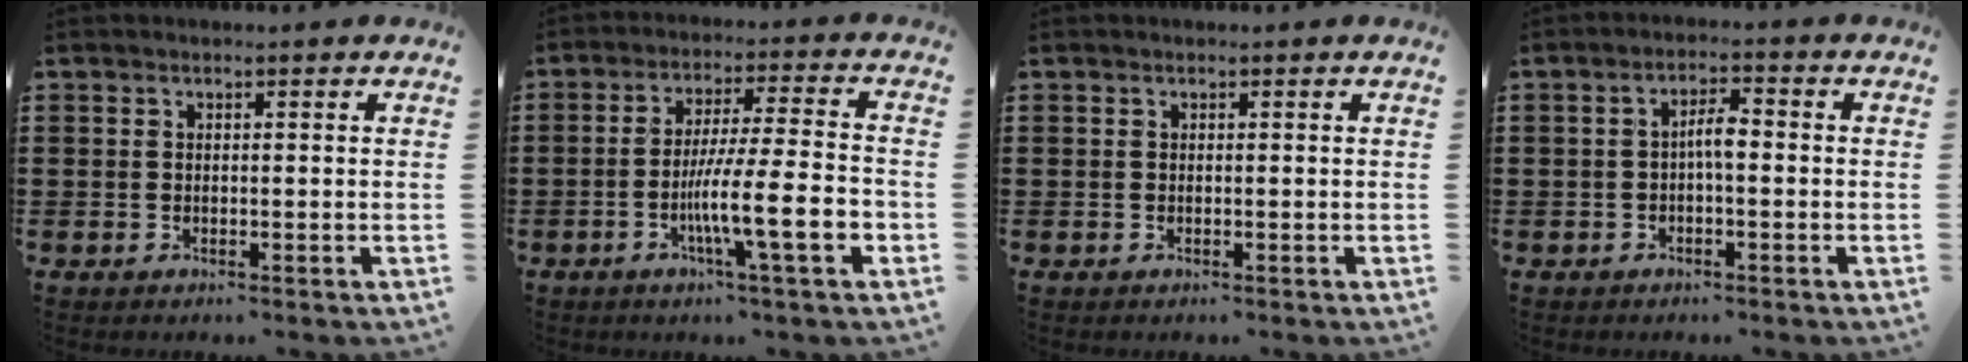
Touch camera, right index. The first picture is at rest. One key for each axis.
{"total": 12.4, "fx": -3.9, "fy": 1.5, "fz": 11.6, "tx": -0.210, "ty": -0.009, "tz": -0.071}
{"total": 0.0}
{"total": 3.0, "fx": -0.5, "fy": 0.8, "fz": 2.9, "tx": -0.053, "ty": 0.006, "tz": -0.012}